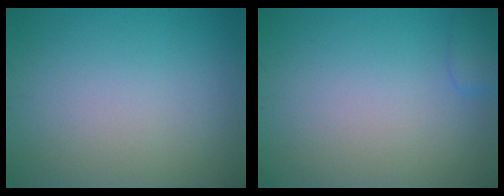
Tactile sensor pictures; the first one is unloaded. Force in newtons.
{"total": 1.5, "press": 1.5, "slide": 0.1}